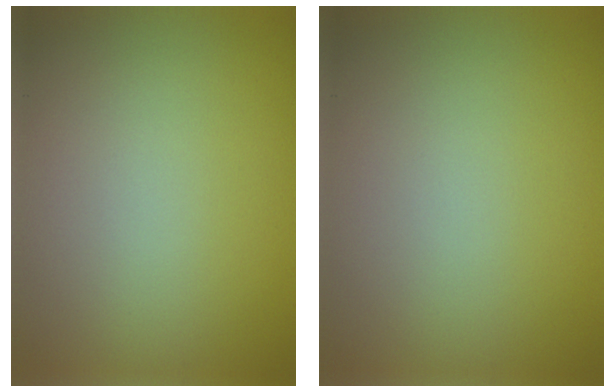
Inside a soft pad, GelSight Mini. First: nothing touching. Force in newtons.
{"total": 0.0}